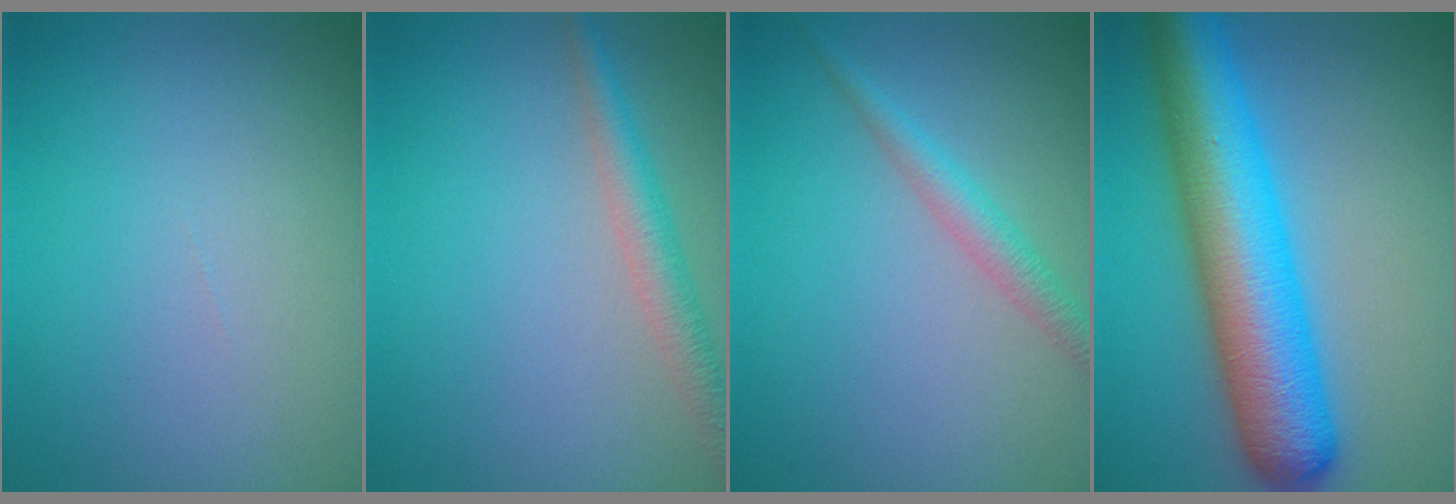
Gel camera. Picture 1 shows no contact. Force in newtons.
{"total": 2.9, "press": 2.9, "slide": 0.2}
{"total": 2.2, "press": 2.2, "slide": 0.1}
{"total": 10.6, "press": 10.6, "slide": 0.3}